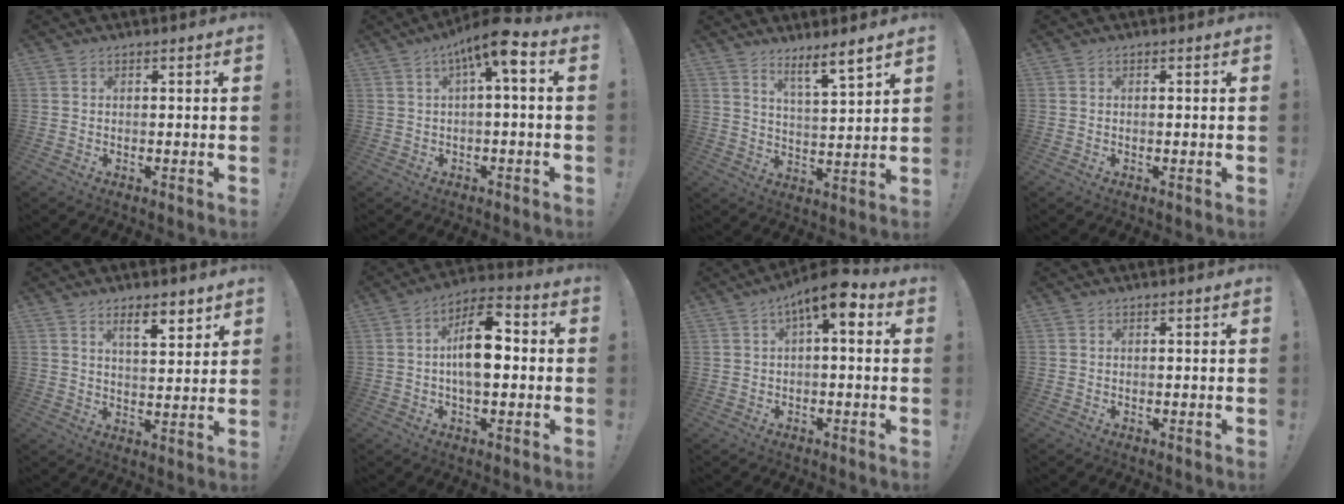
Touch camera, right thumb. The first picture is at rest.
{"total": 9.6, "force": [2.9, 2.0, 9.0], "torque": [-0.143, -0.010, 0.043]}
{"total": 7.6, "force": [5.9, 0.0, 4.8], "torque": [-0.066, -0.049, 0.095]}
{"total": 0.0}
{"total": 7.3, "force": [4.8, 1.7, 5.2], "torque": [-0.071, -0.026, 0.079]}
{"total": 13.3, "force": [0.0, 7.0, 11.3], "torque": [-0.182, 0.014, -0.002]}
{"total": 7.8, "force": [2.7, 2.0, 7.1], "torque": [-0.111, -0.016, 0.044]}
{"total": 0.0}